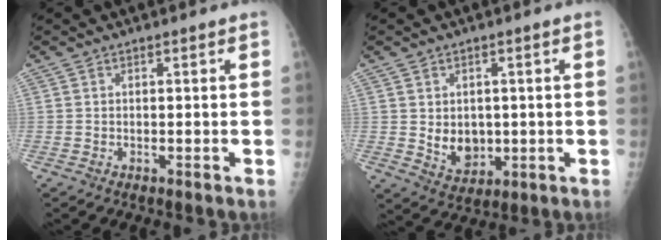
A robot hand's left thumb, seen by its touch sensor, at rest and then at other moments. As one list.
[{"total": 6.3, "force": [0.1, 4.9, 3.9], "torque": [-0.037, -0.011, 0.018]}]